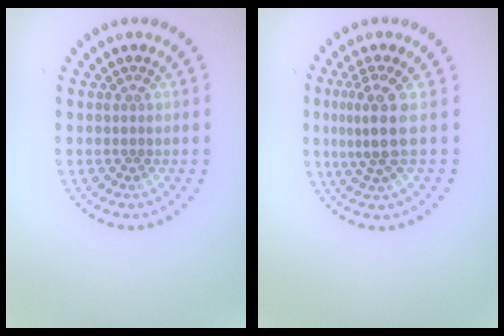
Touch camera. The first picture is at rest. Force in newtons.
{"total": 3.3, "press": 2.5, "slide": 2.1}